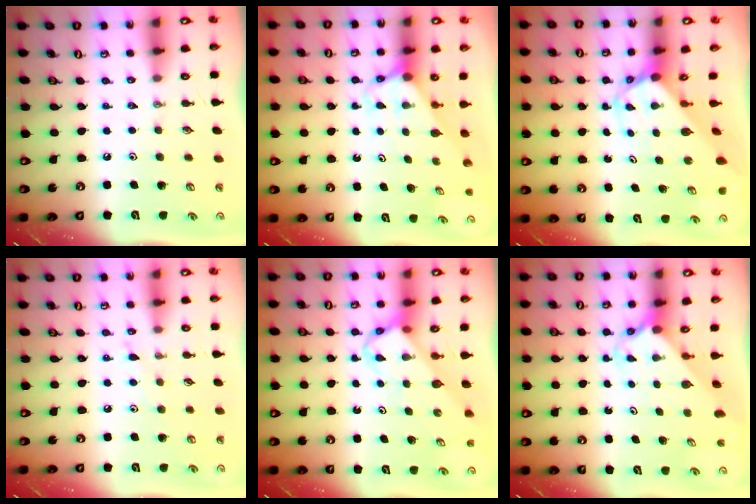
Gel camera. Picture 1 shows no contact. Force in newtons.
{"total": 2.5, "press": 2.5, "slide": 0.2}
{"total": 4.7, "press": 4.6, "slide": 0.4}
{"total": 4.0, "press": 4.0, "slide": 0.6}
{"total": 3.6, "press": 3.6, "slide": 0.1}
{"total": 2.3, "press": 2.3, "slide": 0.2}